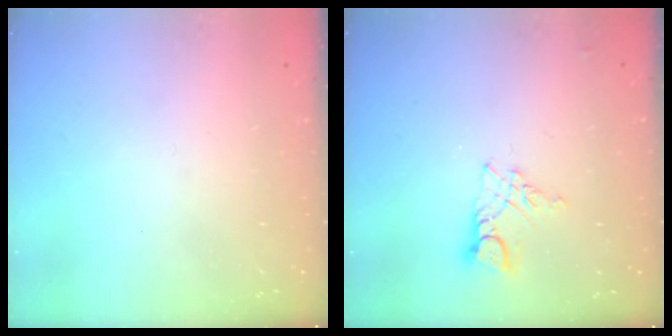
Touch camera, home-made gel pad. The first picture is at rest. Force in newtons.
{"total": 7.3, "press": 7.3, "slide": 0.5}